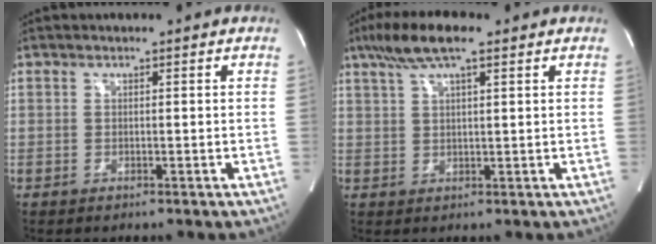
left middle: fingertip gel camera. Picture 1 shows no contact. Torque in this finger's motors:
{"motor_torque": [0.82, -0.65, 0.10, 0.09]}